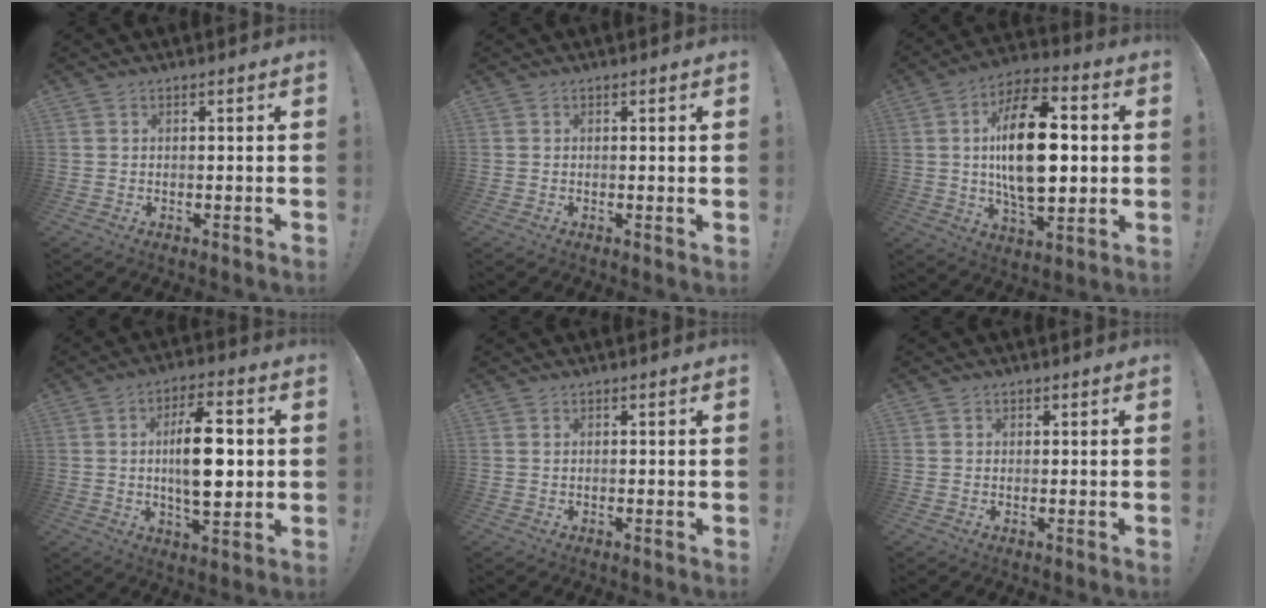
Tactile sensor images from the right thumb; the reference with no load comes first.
{"total": 0.6, "force": [0.4, -0.1, 0.4], "torque": [0.007, -0.007, 0.005]}
{"total": 22.9, "force": [1.7, 12.0, 19.4], "torque": [-0.341, 0.006, 0.022]}
{"total": 14.8, "force": [0.9, 6.5, 13.2], "torque": [-0.224, -0.002, 0.006]}
{"total": 0.6, "force": [0.4, -0.2, 0.4], "torque": [-0.001, -0.004, 0.006]}
{"total": 0.9, "force": [0.5, 0.7, 0.1], "torque": [0.006, -0.003, 0.009]}